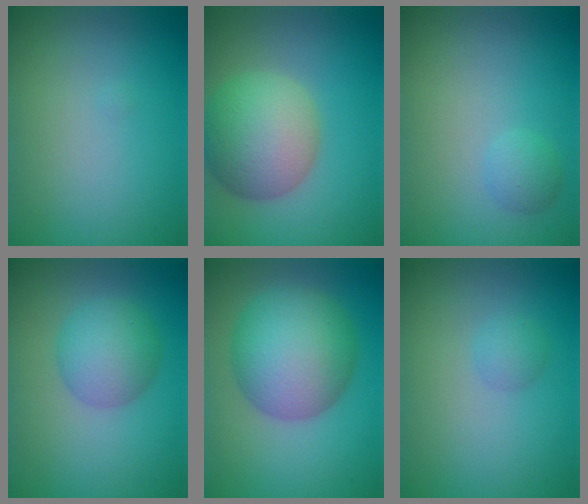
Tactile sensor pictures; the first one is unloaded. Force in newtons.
{"total": 7.8, "press": 7.8, "slide": 0.3}
{"total": 1.3, "press": 1.3, "slide": 0.0}
{"total": 3.5, "press": 3.5, "slide": 0.1}
{"total": 9.4, "press": 9.4, "slide": 0.1}
{"total": 1.2, "press": 1.2, "slide": 0.1}